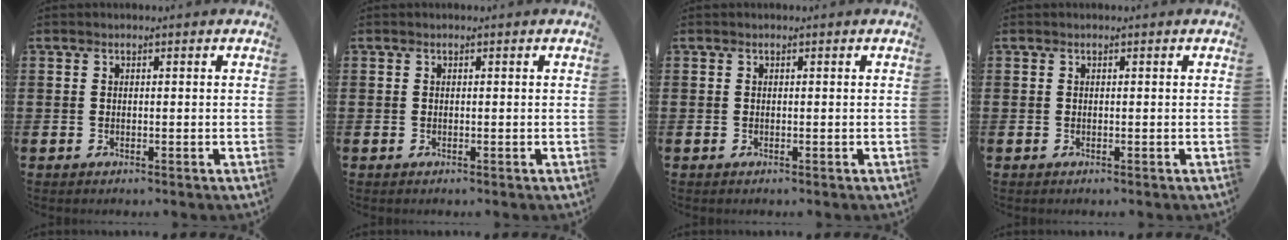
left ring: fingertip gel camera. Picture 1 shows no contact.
{"total": 0.0}
{"total": 0.0}
{"total": 0.0}